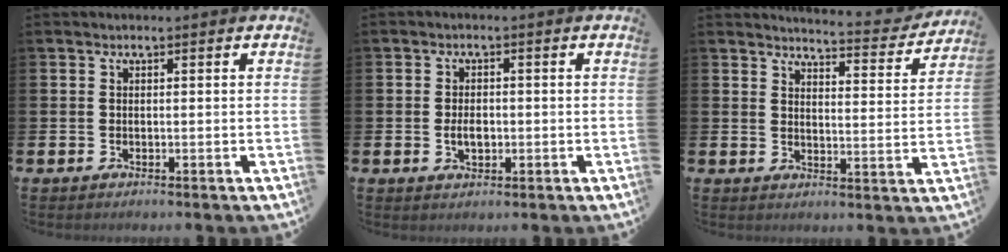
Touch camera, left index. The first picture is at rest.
{"total": 2.5, "force": [-0.3, 1.5, 1.9], "torque": [-0.019, -0.003, -0.010]}
{"total": 4.5, "force": [4.4, 0.3, 0.7], "torque": [-0.010, -0.038, 0.070]}